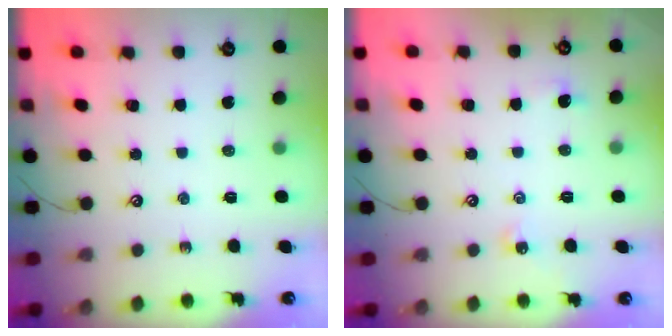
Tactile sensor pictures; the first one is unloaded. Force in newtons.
{"total": 2.2, "press": 2.2, "slide": 0.4}